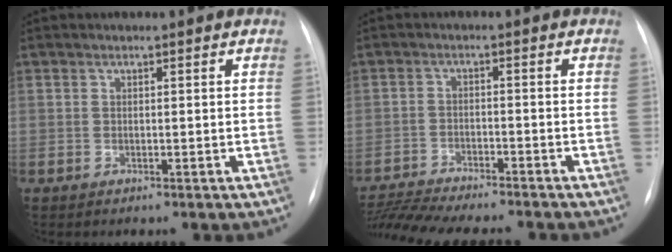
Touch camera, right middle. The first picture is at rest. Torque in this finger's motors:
{"motor_torque": [1.05, -1.08, 0.26, 0.07]}